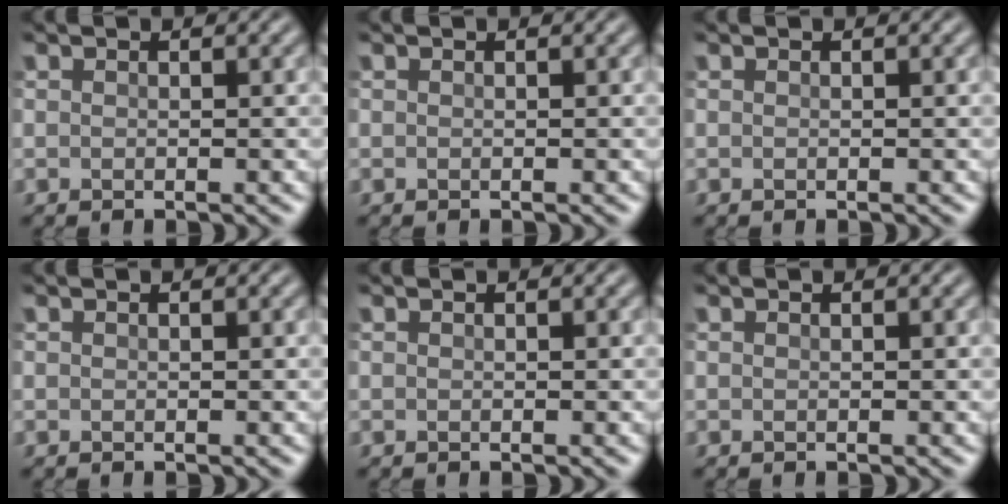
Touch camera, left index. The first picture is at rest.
{"total": 0.0}
{"total": 0.0}
{"total": 0.0}
{"total": 0.0}
{"total": 0.0}